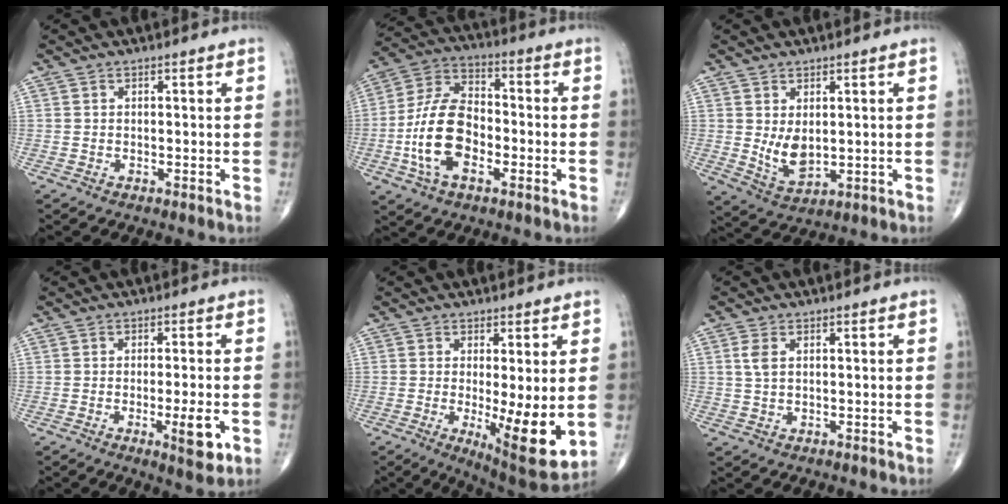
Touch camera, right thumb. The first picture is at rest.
{"total": 15.0, "force": [-3.4, 8.5, 11.9], "torque": [-0.229, 0.030, -0.069]}
{"total": 5.8, "force": [0.8, 3.3, 4.7], "torque": [-0.075, -0.017, 0.030]}
{"total": 6.4, "force": [-2.0, 1.3, 6.0], "torque": [-0.086, -0.006, -0.025]}
{"total": 11.6, "force": [-1.3, 3.0, 11.2], "torque": [-0.161, -0.034, -0.013]}
{"total": 2.7, "force": [0.9, 1.5, 2.1], "torque": [-0.046, 0.004, 0.019]}